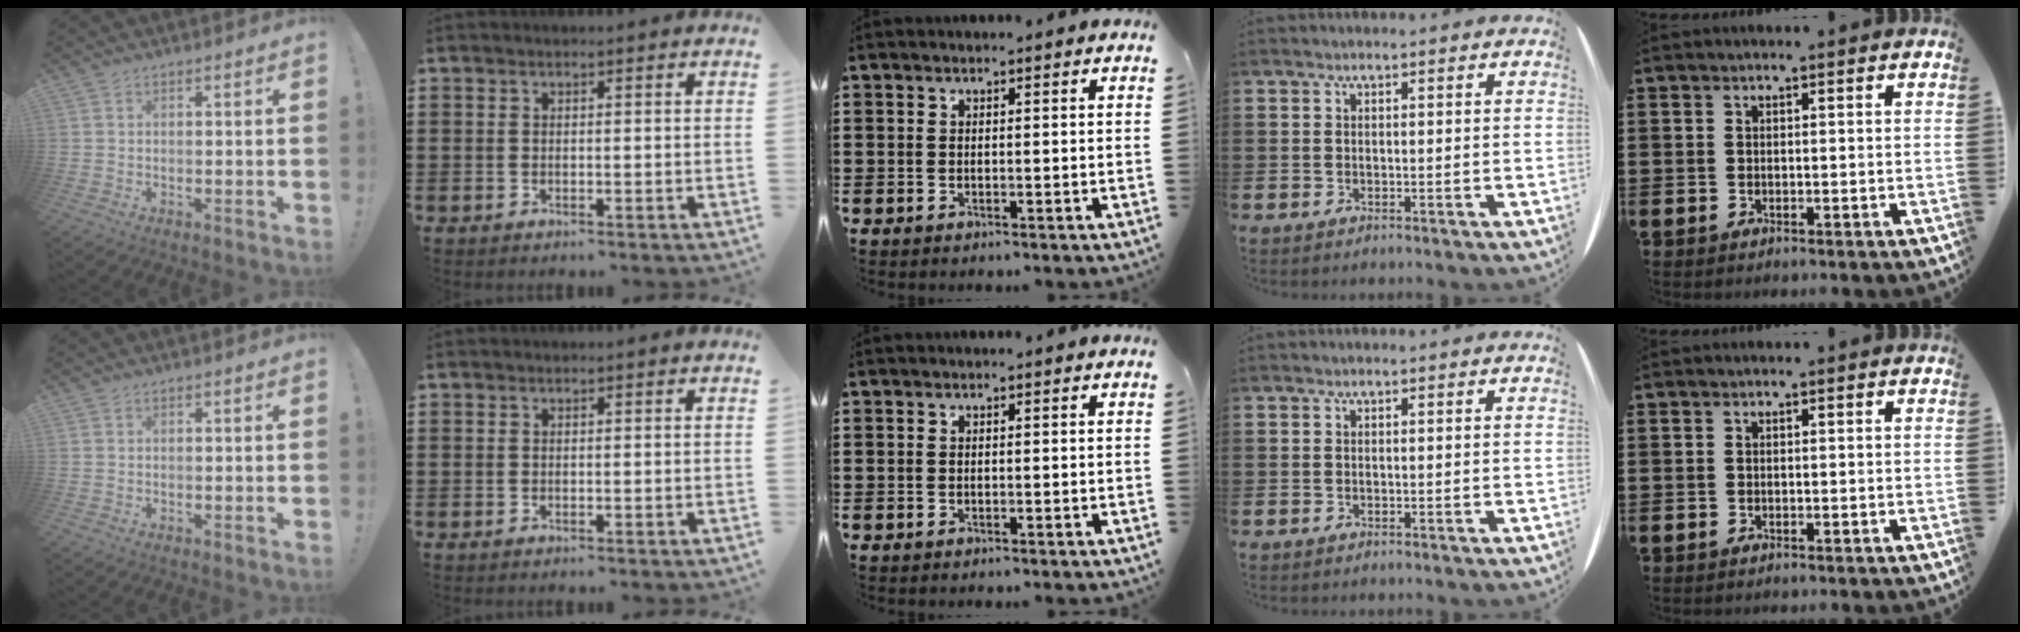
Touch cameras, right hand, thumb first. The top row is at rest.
{}